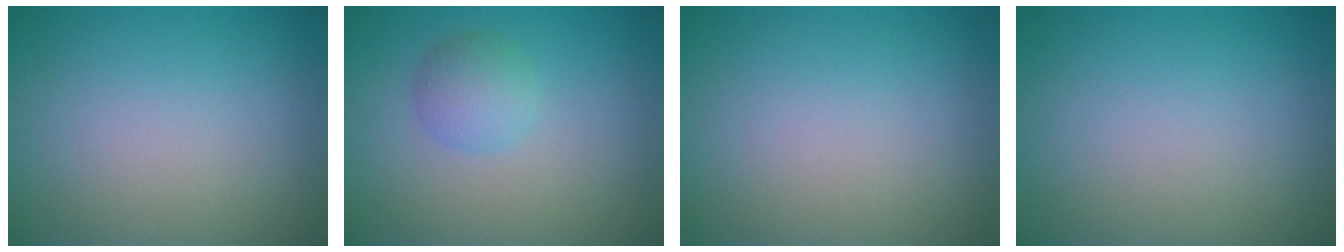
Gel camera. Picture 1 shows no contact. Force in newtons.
{"total": 2.3, "press": 2.3, "slide": 0.1}
{"total": 0.0}
{"total": 0.0}